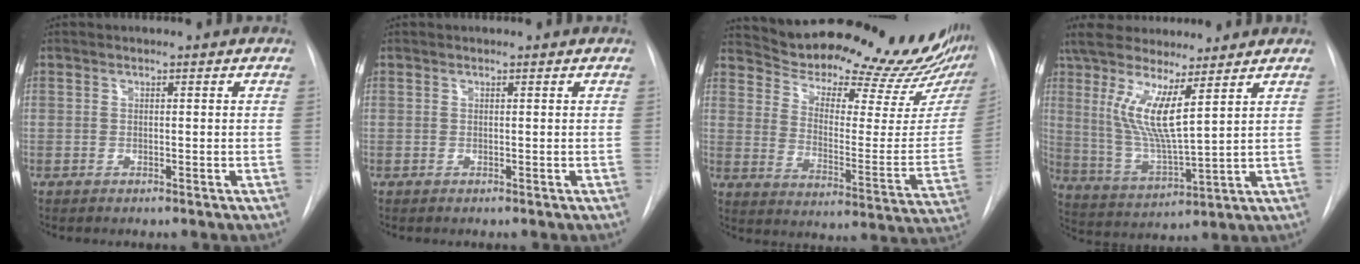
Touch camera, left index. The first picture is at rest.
{"total": 0.0}
{"total": 30.0, "force": [27.1, 4.5, 12.1], "torque": [-0.187, -0.106, 0.340]}
{"total": 13.9, "force": [6.3, 2.3, 12.2], "torque": [-0.247, -0.001, 0.117]}